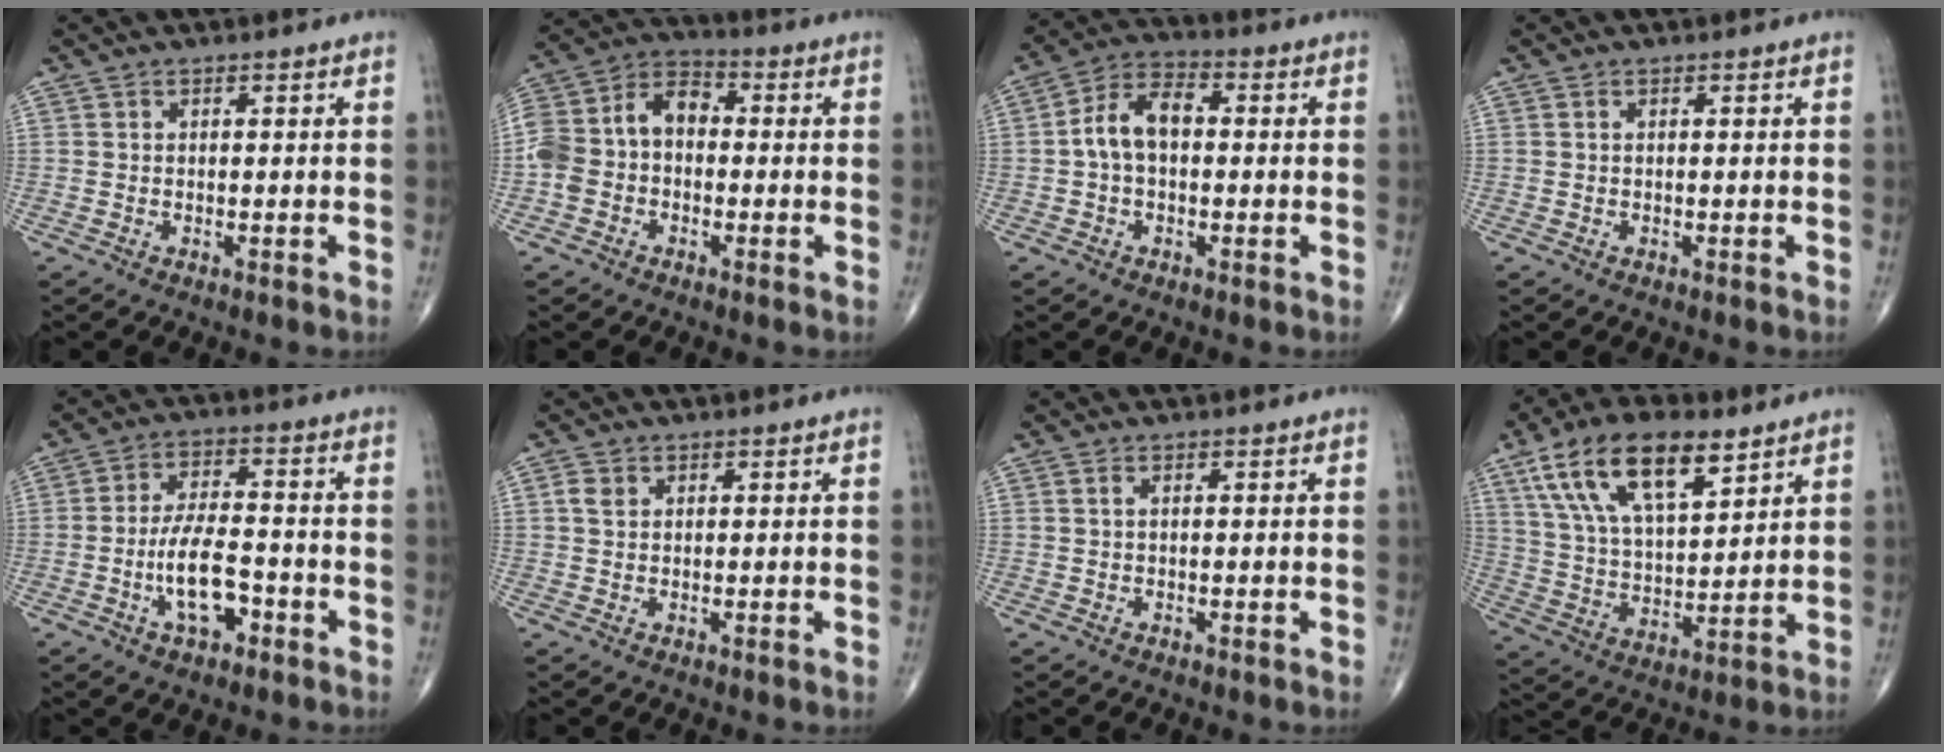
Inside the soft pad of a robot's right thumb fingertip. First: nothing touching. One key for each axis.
{"total": 11.2, "fx": -0.9, "fy": 8.3, "fz": 7.4, "tx": -0.132, "ty": 0.045, "tz": -0.031}
{"total": 8.5, "fx": 0.1, "fy": 5.2, "fz": 6.7, "tx": -0.118, "ty": 0.028, "tz": -0.008}
{"total": 0.0}
{"total": 9.0, "fx": -3.2, "fy": 4.0, "fz": 7.4, "tx": -0.132, "ty": 0.027, "tz": -0.058}
{"total": 2.1, "fx": 0.7, "fy": 1.6, "fz": 1.2, "tx": -0.022, "ty": 0.004, "tz": 0.013}
{"total": 0.8, "fx": 0.3, "fy": 0.3, "fz": 0.6, "tx": -0.016, "ty": 0.006, "tz": 0.006}
{"total": 18.5, "fx": 10.0, "fy": 8.0, "fz": 13.3, "tx": -0.217, "ty": -0.027, "tz": 0.186}